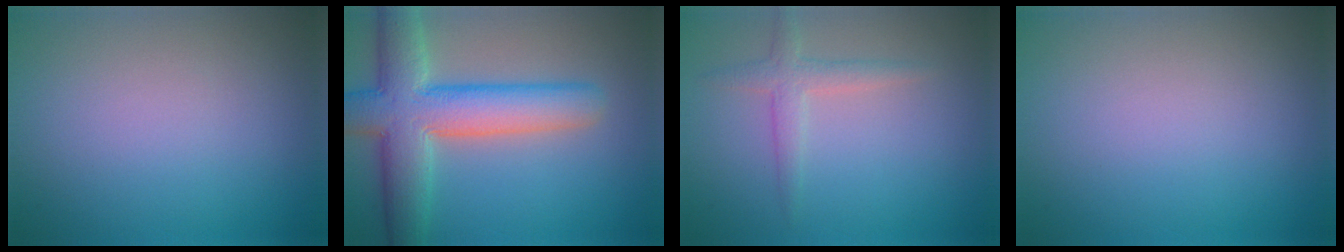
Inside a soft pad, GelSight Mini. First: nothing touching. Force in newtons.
{"total": 8.9, "press": 8.9, "slide": 0.5}
{"total": 2.0, "press": 2.0, "slide": 0.1}
{"total": 0.0}